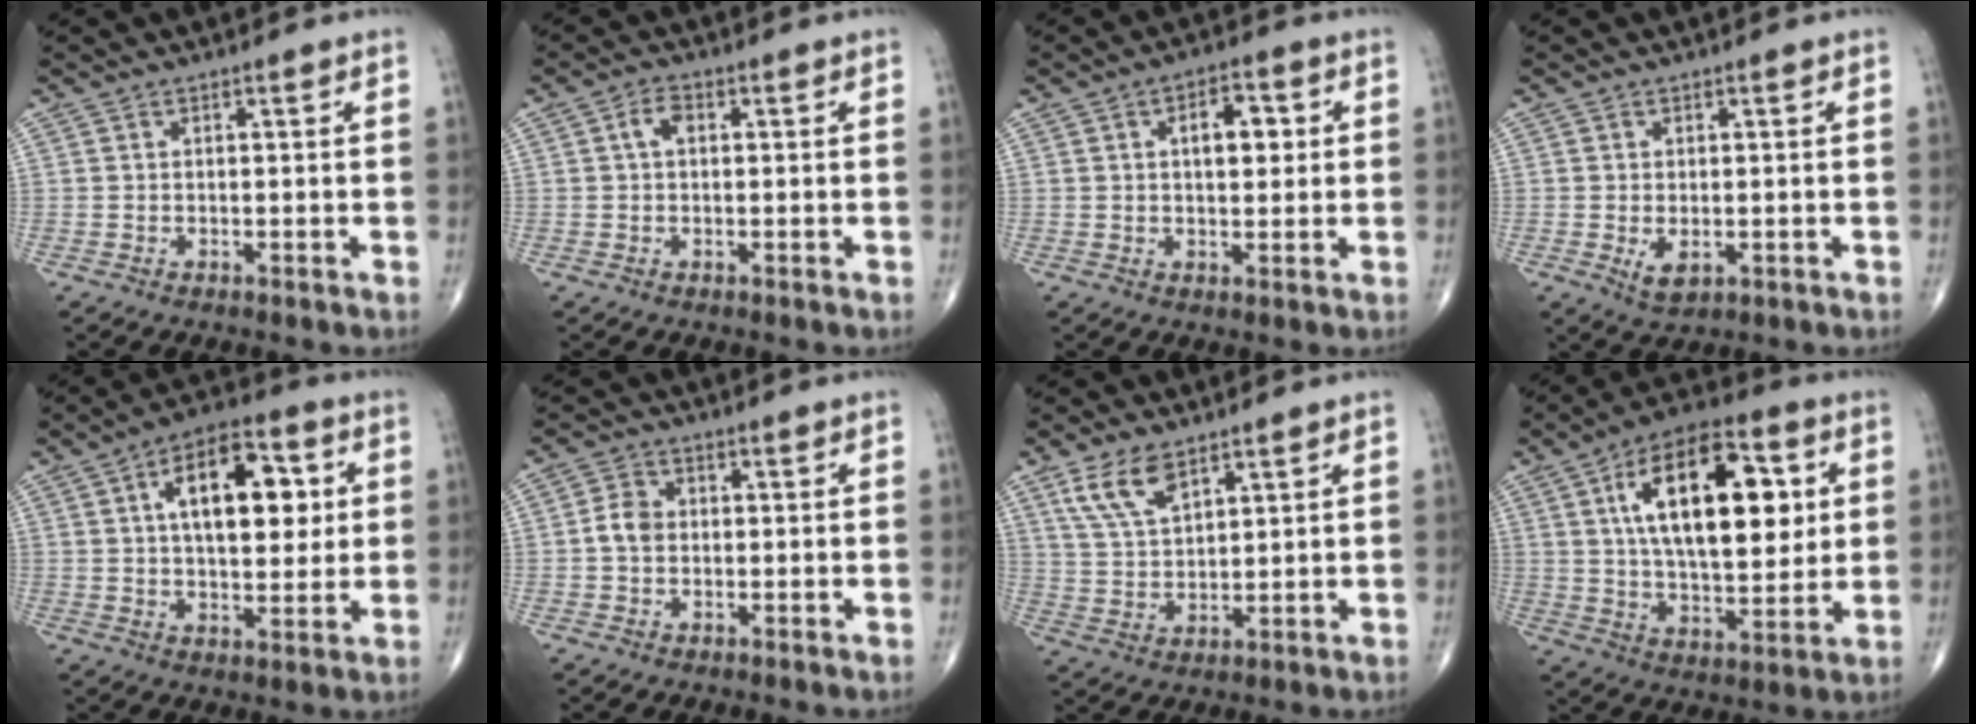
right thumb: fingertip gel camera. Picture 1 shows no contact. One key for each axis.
{"total": 3.0, "fx": 0.6, "fy": 1.8, "fz": 2.3, "tx": -0.042, "ty": 0.011, "tz": 0.009}
{"total": 6.8, "fx": 1.5, "fy": 3.6, "fz": 5.5, "tx": -0.062, "ty": 0.003, "tz": 0.020}
{"total": 3.3, "fx": -0.7, "fy": 1.9, "fz": 2.7, "tx": -0.042, "ty": -0.008, "tz": -0.004}
{"total": 15.2, "fx": 3.5, "fy": 7.9, "fz": 12.5, "tx": -0.159, "ty": 0.006, "tz": 0.052}
{"total": 3.8, "fx": -0.2, "fy": 3.0, "fz": 2.3, "tx": -0.040, "ty": 0.009, "tz": -0.009}
{"total": 8.1, "fx": 5.0, "fy": 3.7, "fz": 5.1, "tx": -0.091, "ty": -0.020, "tz": 0.106}
{"total": 23.2, "fx": 5.8, "fy": 11.2, "fz": 19.4, "tx": -0.285, "ty": -0.010, "tz": 0.089}